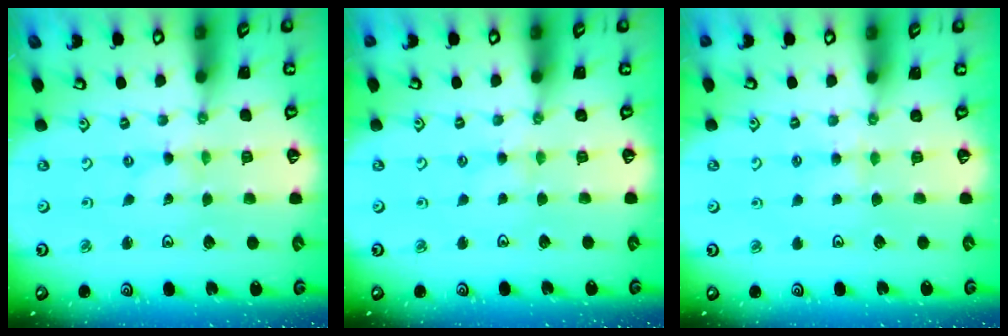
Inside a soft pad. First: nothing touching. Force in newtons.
{"total": 2.0, "press": 1.9, "slide": 0.3}
{"total": 2.5, "press": 2.5, "slide": 0.4}